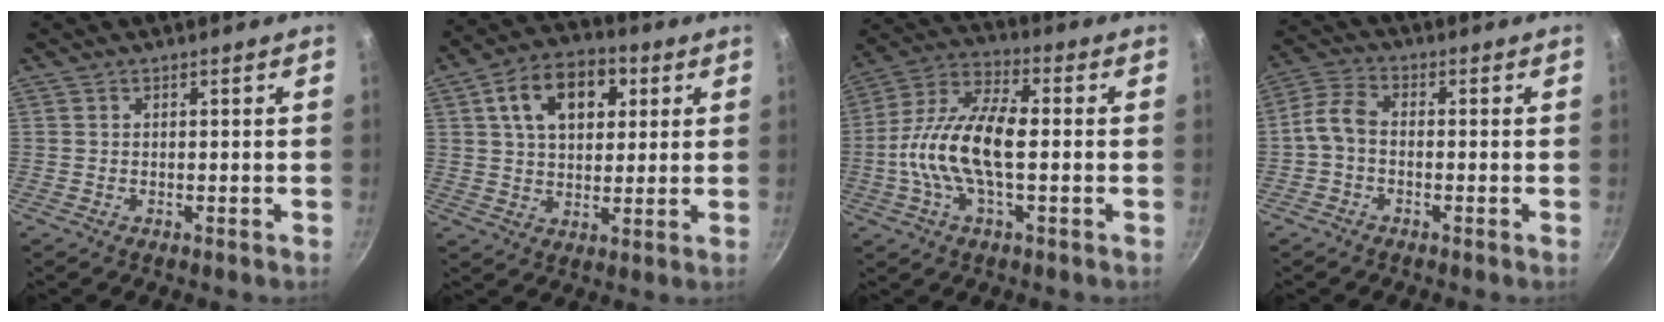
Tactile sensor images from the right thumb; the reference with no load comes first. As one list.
[{"total": 13.8, "force": [4.5, 9.0, 9.5], "torque": [-0.124, 0.006, 0.063]}, {"total": 15.3, "force": [-1.1, 6.6, 13.8], "torque": [-0.262, 0.032, -0.038]}, {"total": 5.1, "force": [-1.3, 3.3, 3.6], "torque": [-0.082, 0.027, -0.040]}]